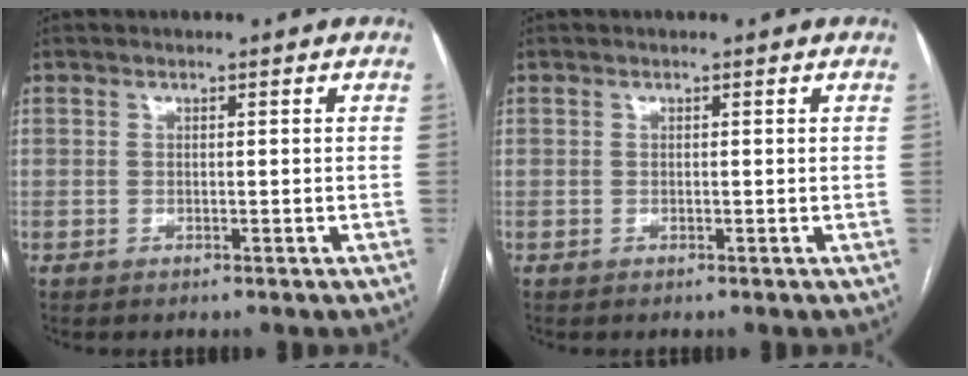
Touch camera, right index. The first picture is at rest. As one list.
[{"total": 0.0}]